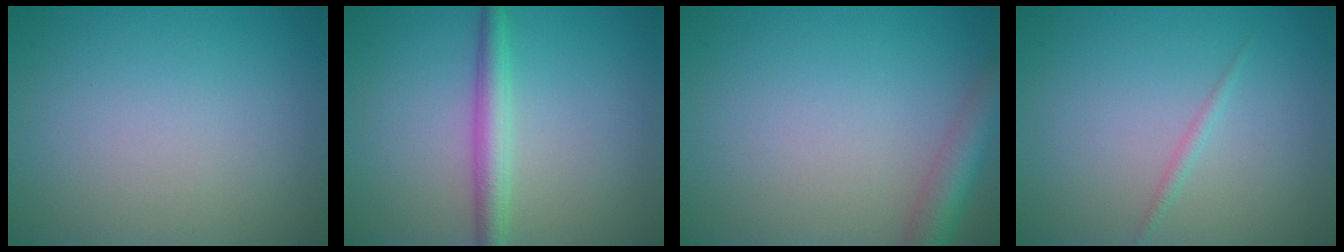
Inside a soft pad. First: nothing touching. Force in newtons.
{"total": 3.0, "press": 3.0, "slide": 0.1}
{"total": 3.7, "press": 3.7, "slide": 0.2}
{"total": 0.8, "press": 0.8, "slide": 0.1}